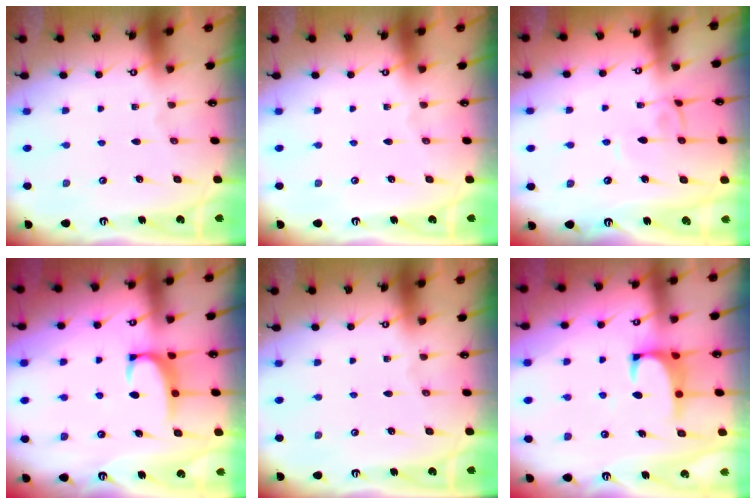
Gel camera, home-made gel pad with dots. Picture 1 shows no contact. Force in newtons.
{"total": 0.0}
{"total": 2.9, "press": 2.9, "slide": 0.1}
{"total": 2.4, "press": 2.3, "slide": 0.6}
{"total": 0.0}
{"total": 1.6, "press": 1.5, "slide": 0.5}